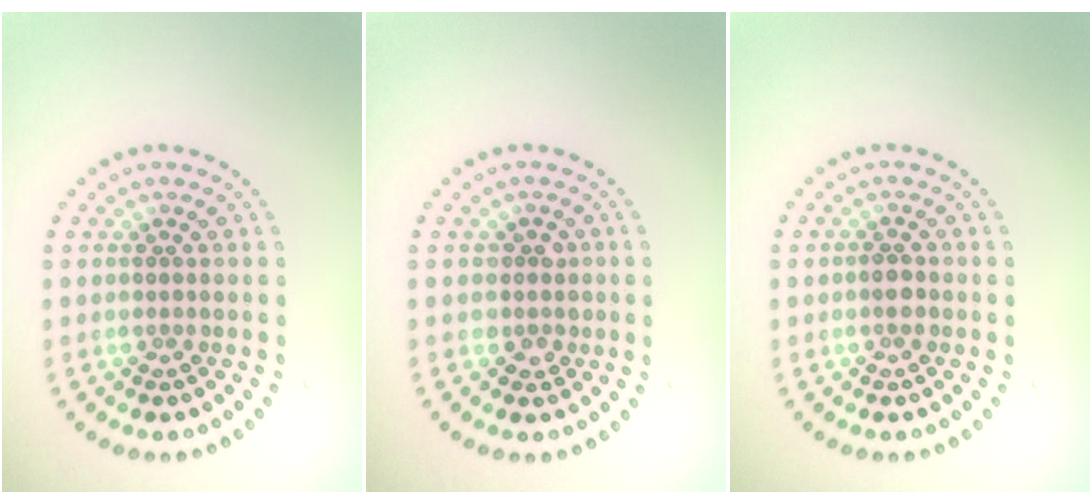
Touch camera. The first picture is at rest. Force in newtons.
{"total": 1.8, "press": 1.5, "slide": 0.9}
{"total": 1.2, "press": 1.1, "slide": 0.4}